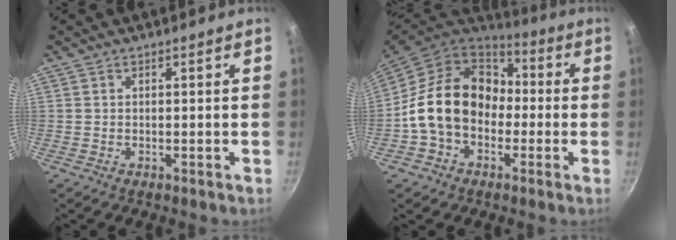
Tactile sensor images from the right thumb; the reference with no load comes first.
{"total": 17.9, "force": [-1.5, 14.0, 11.1], "torque": [-0.160, 0.051, -0.036]}